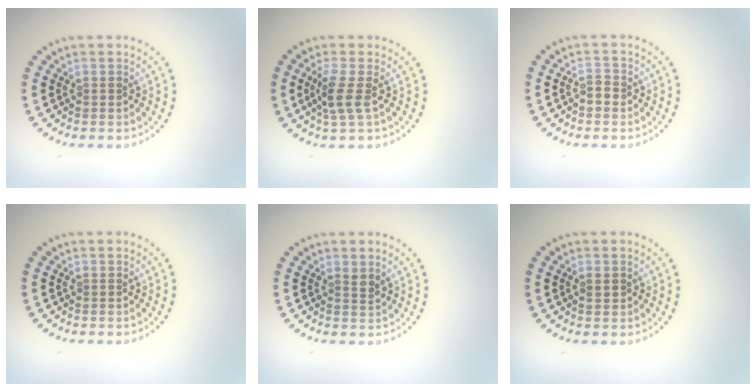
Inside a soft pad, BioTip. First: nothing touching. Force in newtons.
{"total": 2.5, "press": 2.1, "slide": 1.5}
{"total": 1.3, "press": 1.3, "slide": 0.3}
{"total": 0.0}
{"total": 1.0, "press": 0.8, "slide": 0.6}
{"total": 0.7, "press": 0.6, "slide": 0.3}